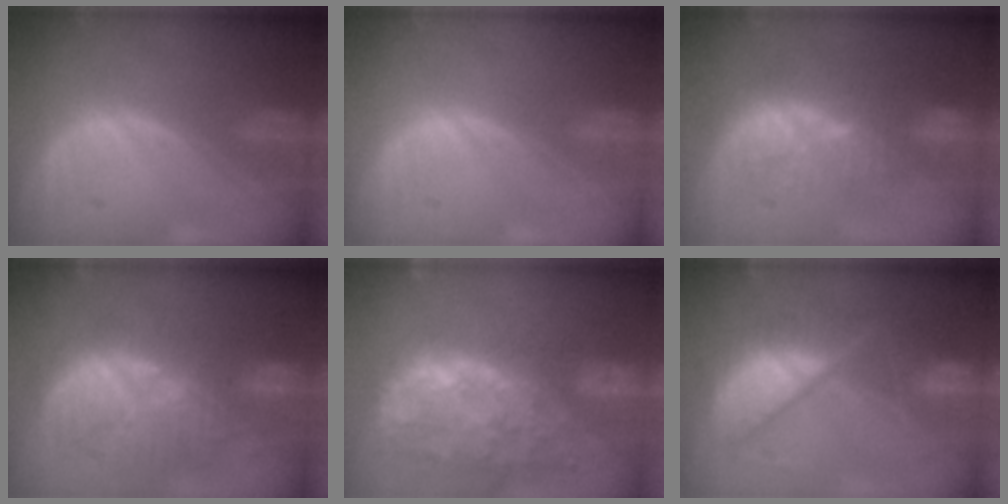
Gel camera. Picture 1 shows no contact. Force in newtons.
{"total": 0.0}
{"total": 9.6, "press": 9.2, "slide": 2.8}
{"total": 11.4, "press": 11.2, "slide": 2.4}
{"total": 14.6, "press": 11.8, "slide": 8.7}
{"total": 10.4, "press": 10.3, "slide": 1.4}